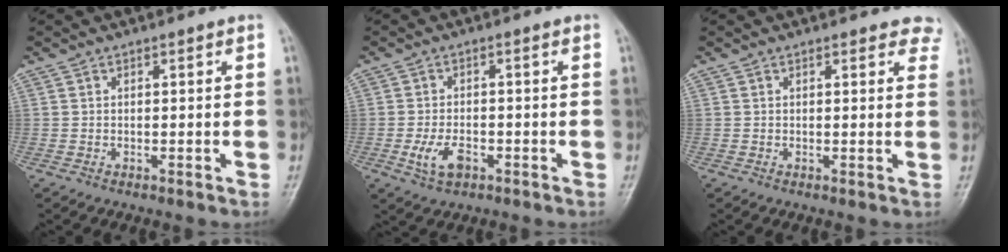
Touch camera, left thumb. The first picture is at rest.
{"total": 4.8, "force": [-1.9, 2.6, 3.5], "torque": [-0.072, 0.004, -0.032]}
{"total": 4.1, "force": [3.5, 1.7, 1.2], "torque": [0.015, -0.013, 0.021]}